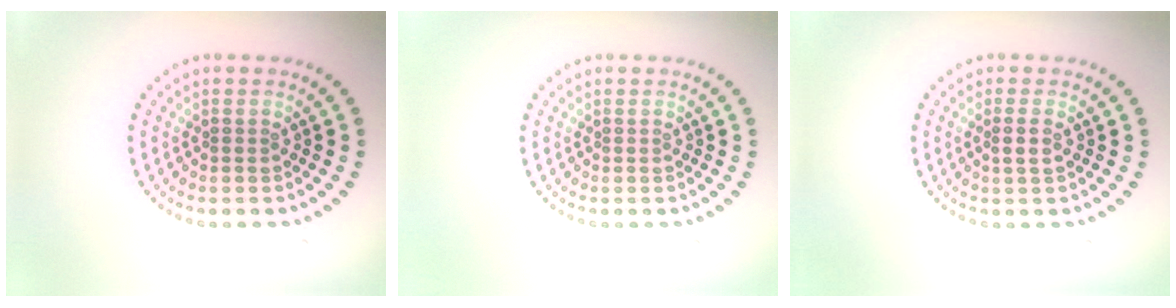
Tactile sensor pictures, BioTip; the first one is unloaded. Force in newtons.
{"total": 0.0}
{"total": 1.2, "press": 1.0, "slide": 0.6}